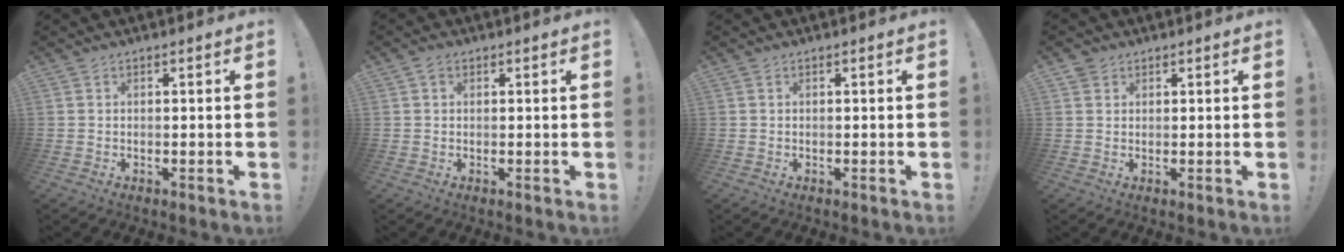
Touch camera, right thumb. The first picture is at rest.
{"total": 1.1, "force": [0.6, 0.7, 0.5], "torque": [-0.001, -0.001, 0.010]}
{"total": 0.0}
{"total": 1.8, "force": [1.3, 1.2, 0.0], "torque": [-0.003, -0.002, 0.025]}